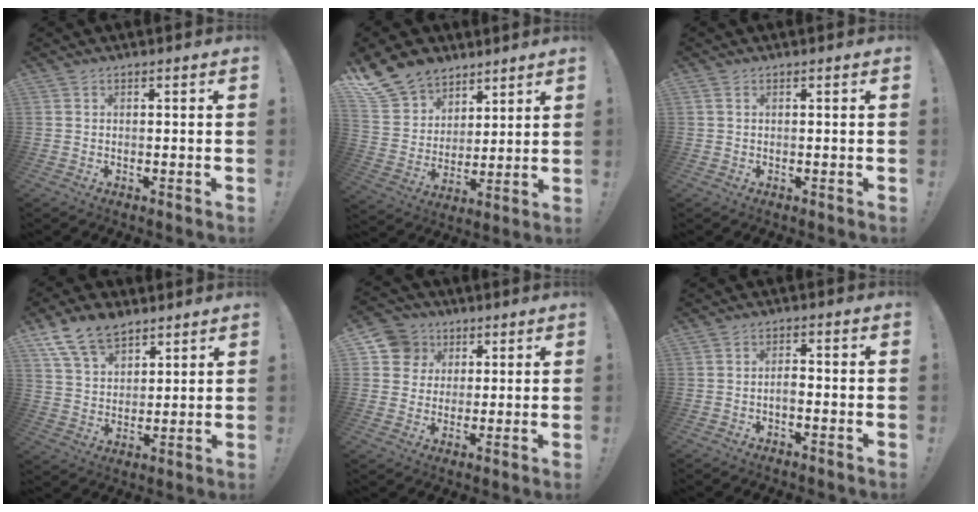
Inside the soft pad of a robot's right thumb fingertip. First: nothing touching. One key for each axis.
{"total": 13.1, "fx": 9.6, "fy": 8.6, "fz": 2.8, "tx": -0.069, "ty": -0.068, "tz": 0.192}
{"total": 0.5, "fx": 0.2, "fy": 0.2, "fz": 0.4, "tx": -0.018, "ty": 0.004, "tz": 0.006}
{"total": 12.5, "fx": 8.8, "fy": 7.2, "fz": 5.2, "tx": -0.096, "ty": -0.047, "tz": 0.170}
{"total": 9.9, "fx": 3.5, "fy": 9.0, "fz": 2.2, "tx": -0.030, "ty": -0.013, "tz": 0.073}
{"total": 2.8, "fx": -1.1, "fy": 1.2, "fz": 2.3, "tx": -0.046, "ty": 0.007, "tz": -0.019}